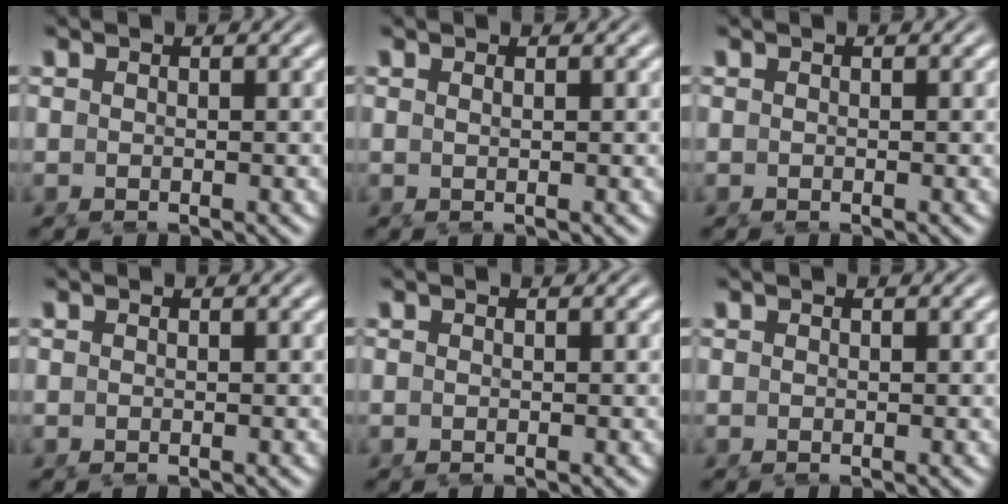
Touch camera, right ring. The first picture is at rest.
{"total": 0.9, "force": [0.1, -0.9, 0.2], "torque": [-0.001, -0.008, 0.008]}
{"total": 0.0}
{"total": 0.0}
{"total": 0.0}
{"total": 0.0}